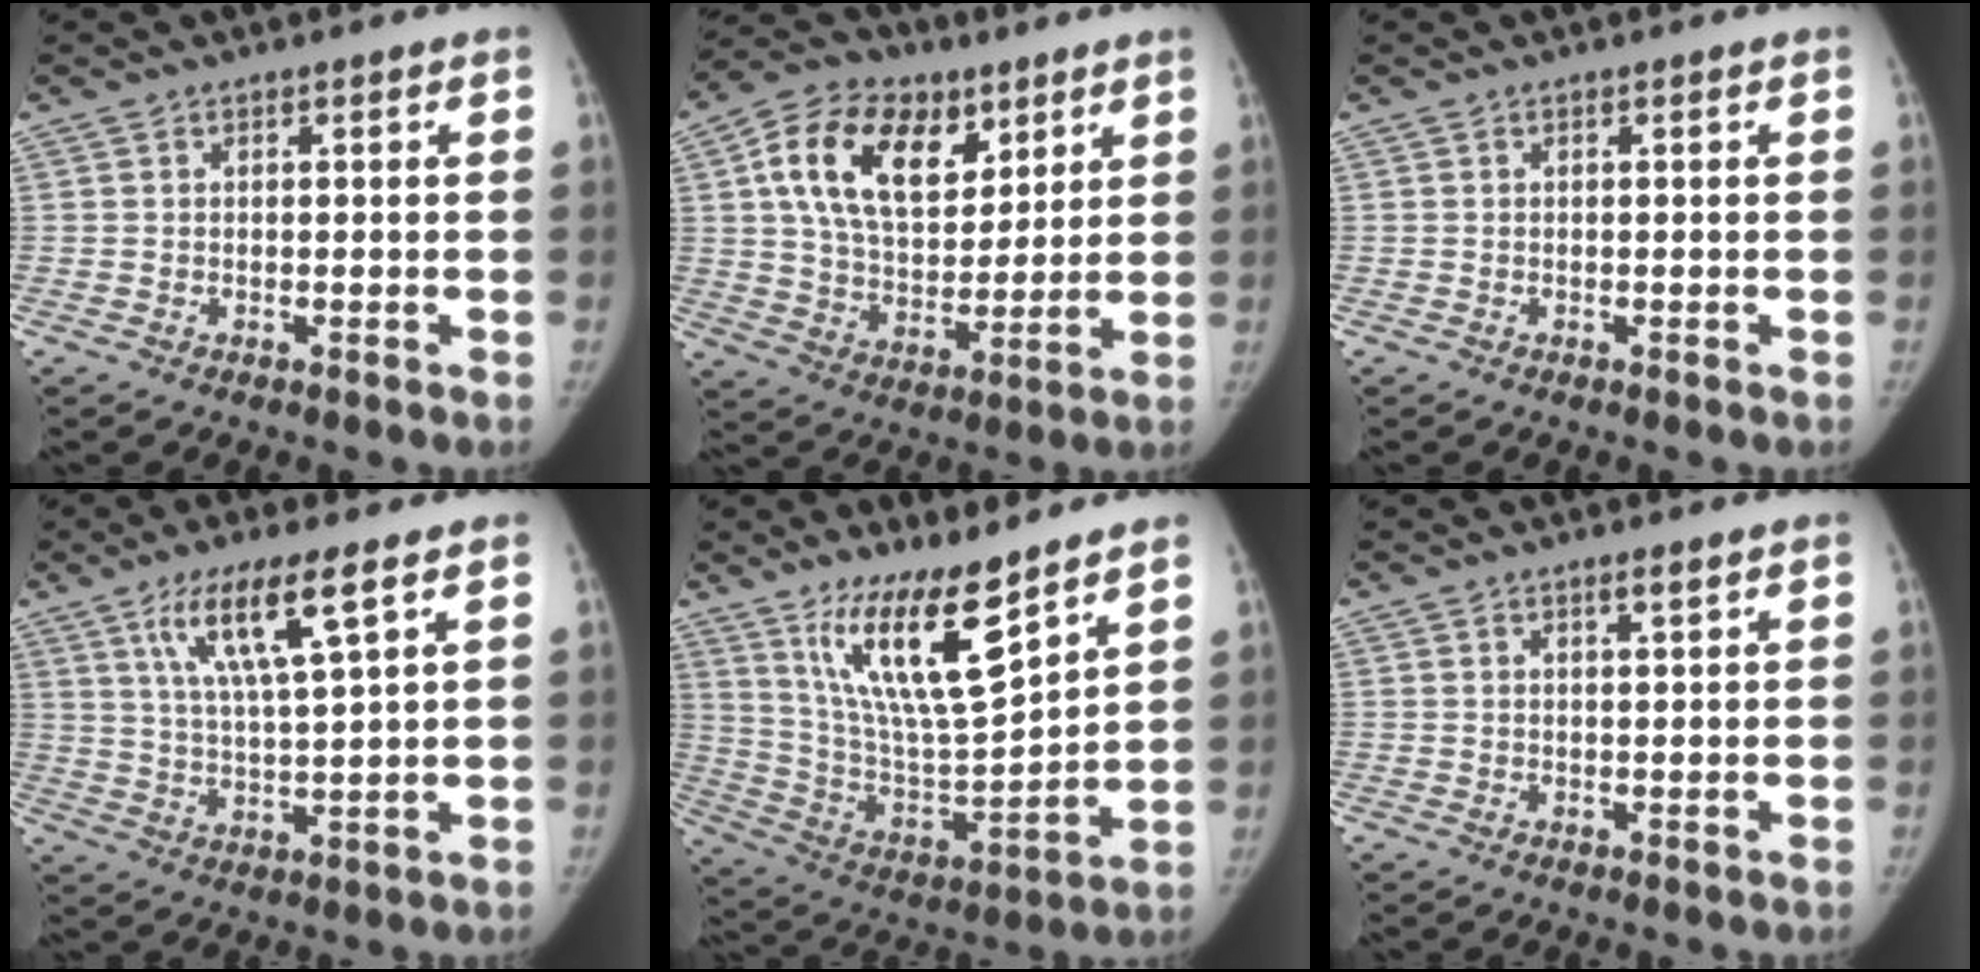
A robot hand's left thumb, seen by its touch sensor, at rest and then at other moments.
{"total": 18.2, "force": [7.6, 11.5, 12.0], "torque": [-0.178, -0.020, 0.135]}
{"total": 0.0}
{"total": 10.8, "force": [5.5, 1.4, 9.2], "torque": [-0.180, -0.022, 0.108]}
{"total": 16.8, "force": [11.0, 3.5, 12.3], "torque": [-0.200, -0.074, 0.218]}
{"total": 1.6, "force": [1.0, 0.2, 1.2], "torque": [-0.019, -0.007, 0.019]}